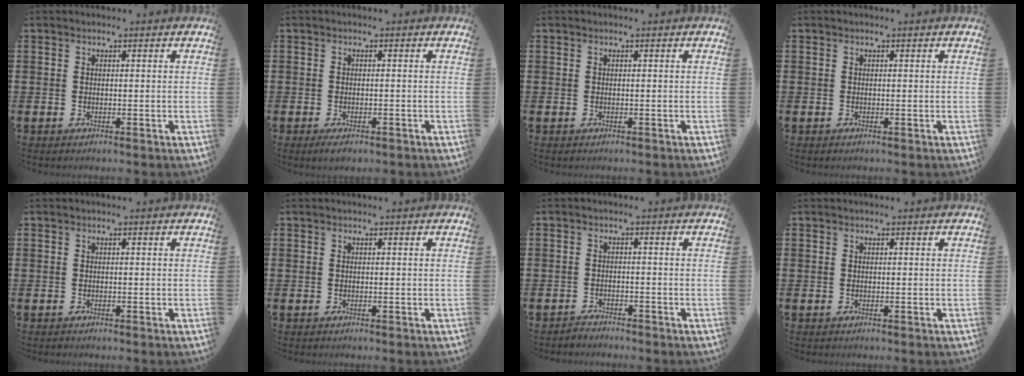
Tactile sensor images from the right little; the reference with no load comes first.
{"total": 1.2, "force": [-0.6, 0.5, 0.9], "torque": [-0.009, -0.005, -0.015]}
{"total": 0.0}
{"total": 0.0}
{"total": 0.0}
{"total": 0.0}
{"total": 1.4, "force": [-1.4, 0.1, -0.2], "torque": [-0.001, 0.005, -0.031]}
{"total": 0.0}